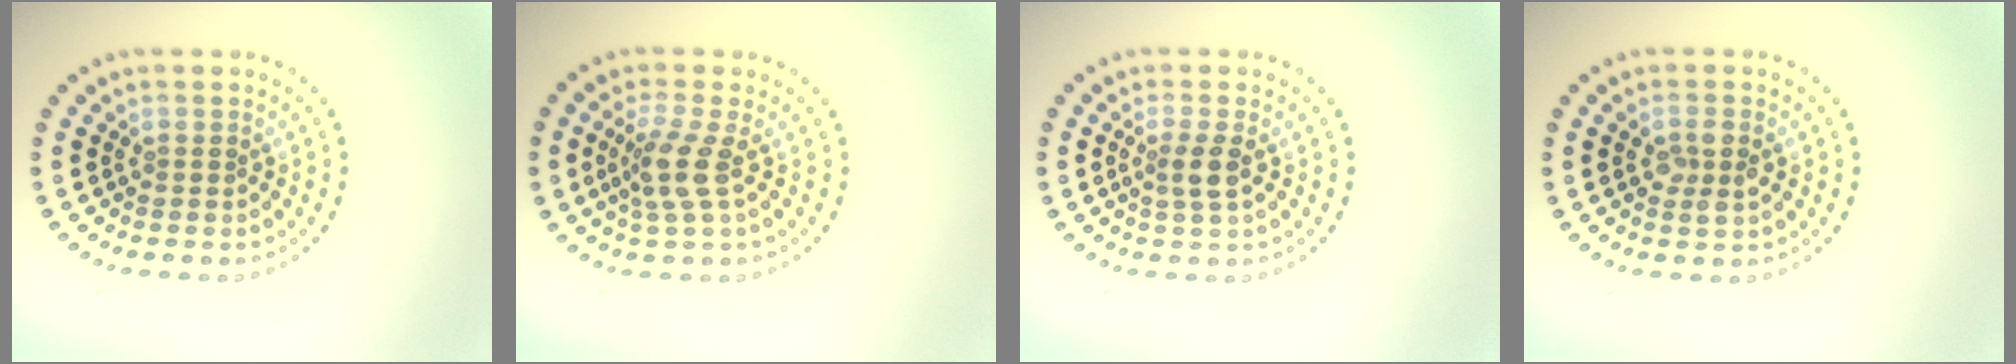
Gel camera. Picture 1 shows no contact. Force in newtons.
{"total": 2.9, "press": 2.2, "slide": 1.9}
{"total": 1.9, "press": 1.6, "slide": 1.1}
{"total": 2.0, "press": 1.9, "slide": 0.4}